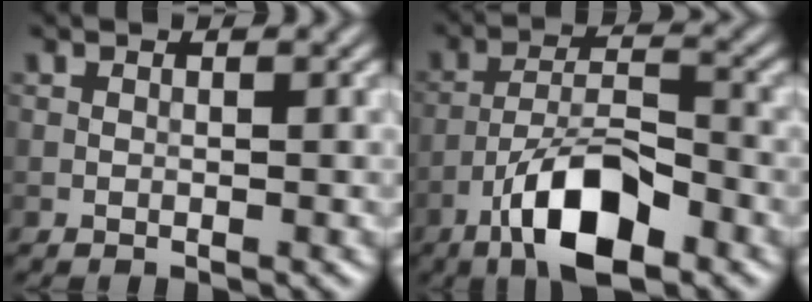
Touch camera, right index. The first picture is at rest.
{"total": 8.5, "force": [-4.8, 2.9, 6.4], "torque": [-0.111, 0.011, -0.090]}